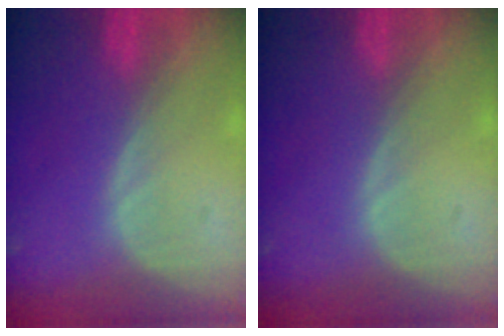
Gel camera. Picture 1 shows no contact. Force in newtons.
{"total": 0.0}